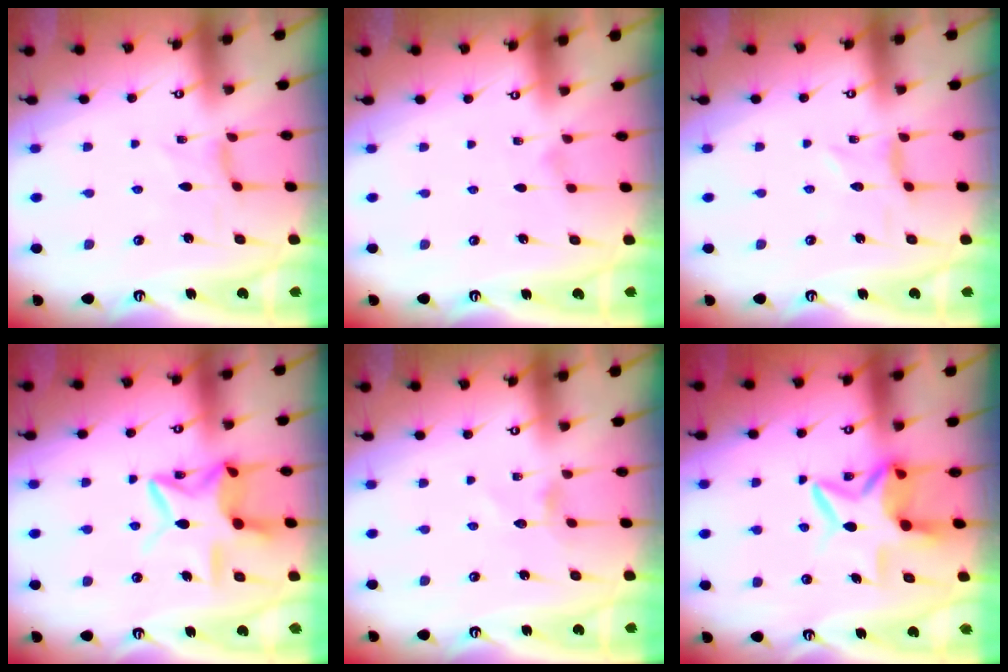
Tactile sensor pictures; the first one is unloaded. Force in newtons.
{"total": 0.0}
{"total": 0.9, "press": 0.8, "slide": 0.1}
{"total": 12.4, "press": 12.4, "slide": 1.0}
{"total": 2.7, "press": 2.7, "slide": 0.3}
{"total": 10.0, "press": 10.0, "slide": 1.3}